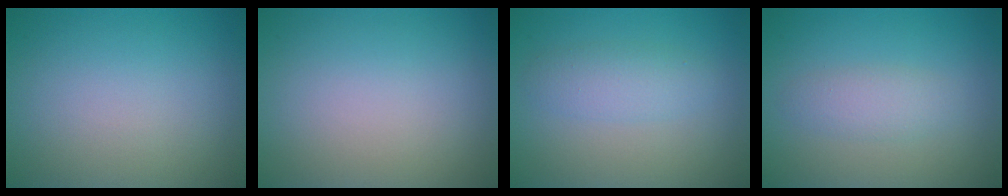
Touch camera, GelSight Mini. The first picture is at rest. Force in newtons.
{"total": 0.0}
{"total": 2.4, "press": 2.4, "slide": 0.0}
{"total": 2.0, "press": 2.0, "slide": 0.1}